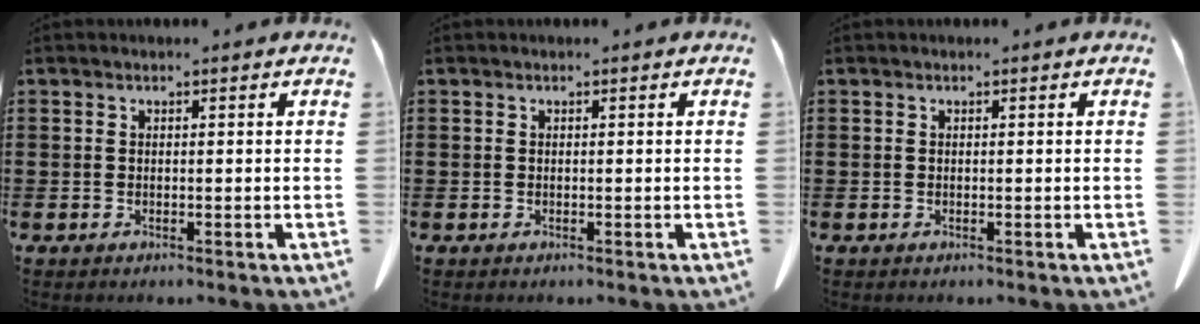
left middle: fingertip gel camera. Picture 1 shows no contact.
{"total": 0.0}
{"total": 0.0}